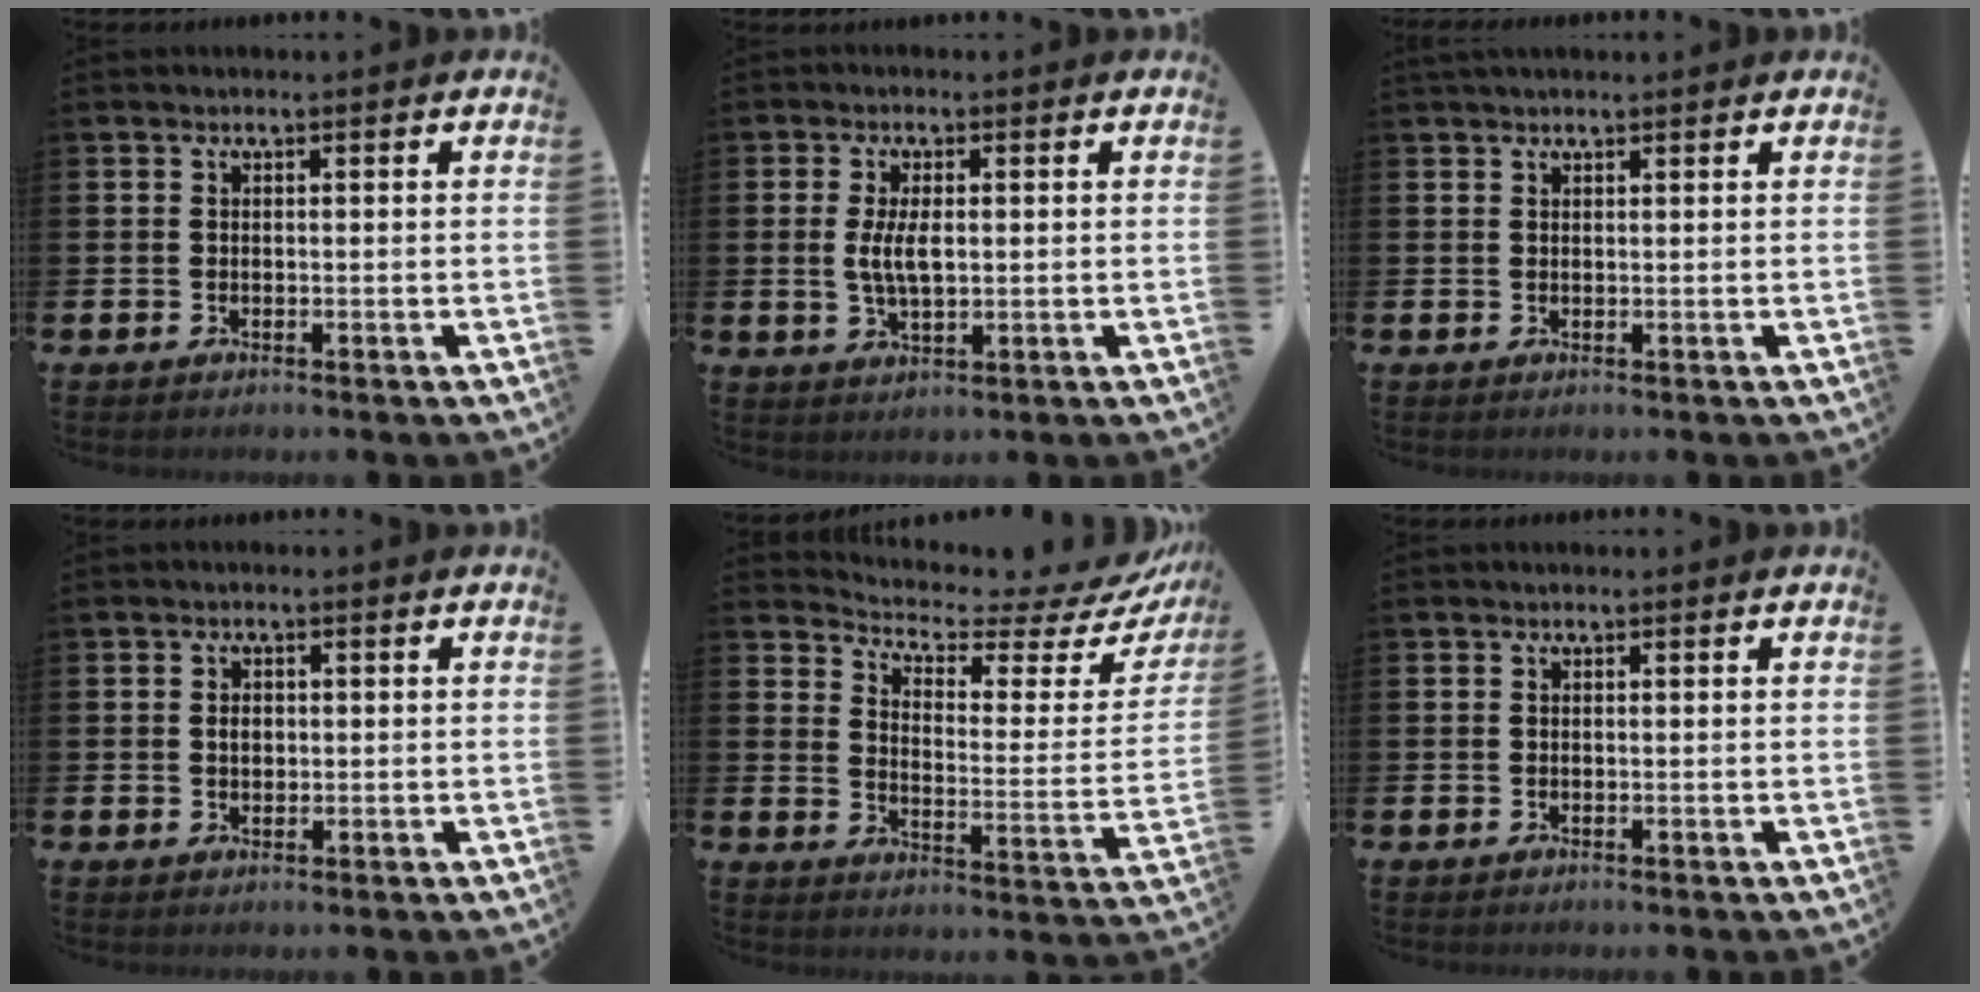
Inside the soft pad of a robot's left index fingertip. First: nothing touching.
{"total": 4.3, "force": [0.5, 1.8, 3.9], "torque": [-0.069, 0.003, 0.006]}
{"total": 1.2, "force": [1.1, 0.2, 0.4], "torque": [0.000, -0.001, 0.019]}
{"total": 1.6, "force": [0.3, 1.2, 1.0], "torque": [-0.006, 0.002, 0.000]}
{"total": 4.8, "force": [4.4, 1.1, 1.4], "torque": [-0.051, -0.045, 0.068]}
{"total": 0.0}